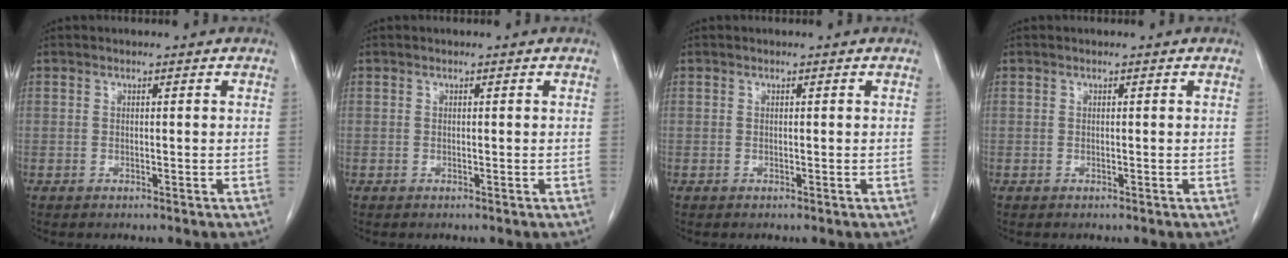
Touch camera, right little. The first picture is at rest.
{"total": 0.0}
{"total": 0.0}
{"total": 0.0}